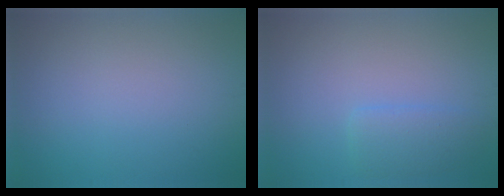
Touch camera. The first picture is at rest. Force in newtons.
{"total": 2.1, "press": 2.1, "slide": 0.2}